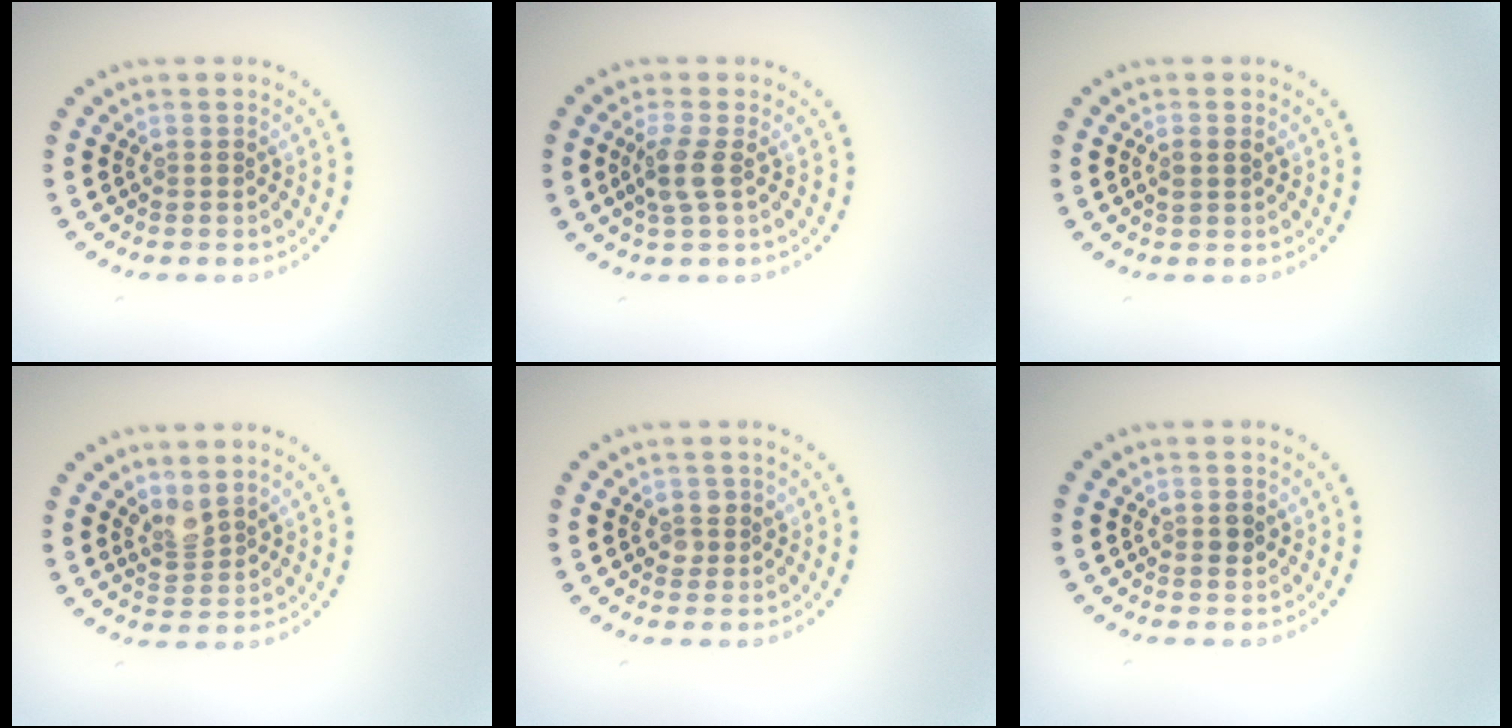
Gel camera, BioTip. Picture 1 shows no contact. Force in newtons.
{"total": 2.1, "press": 1.8, "slide": 1.1}
{"total": 1.0, "press": 1.0, "slide": 0.2}
{"total": 2.0, "press": 1.5, "slide": 1.3}
{"total": 1.2, "press": 1.1, "slide": 0.4}
{"total": 1.0, "press": 1.0, "slide": 0.1}